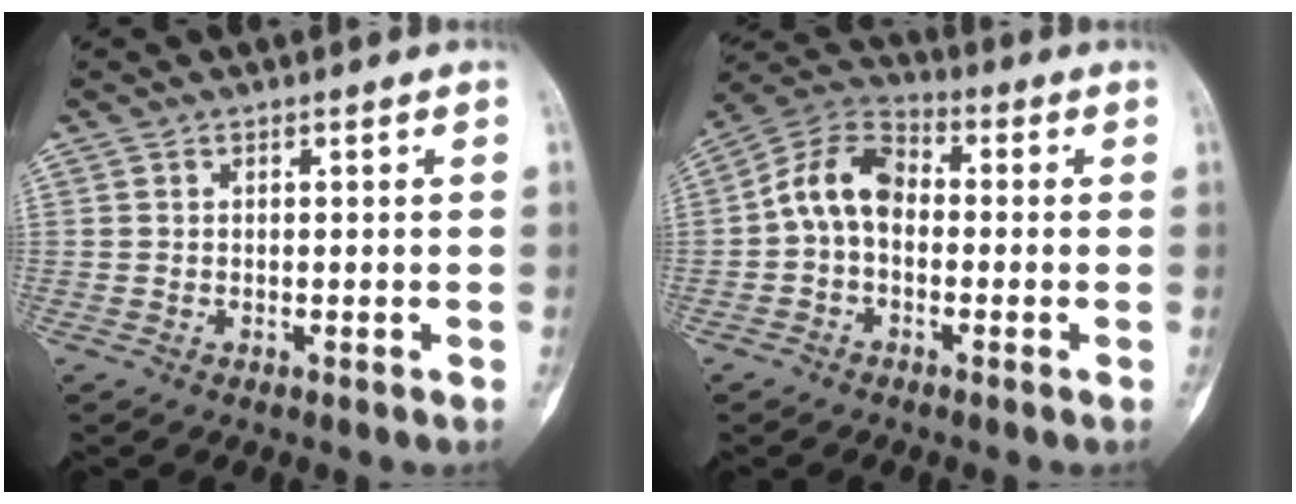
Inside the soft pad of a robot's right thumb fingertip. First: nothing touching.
{"total": 9.8, "force": [-0.6, 6.7, 7.1], "torque": [-0.117, 0.033, -0.030]}